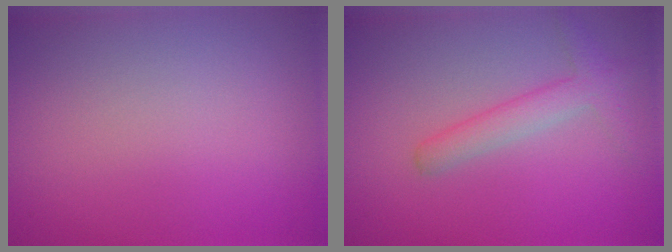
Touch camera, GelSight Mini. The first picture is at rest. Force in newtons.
{"total": 2.7, "press": 2.7, "slide": 0.1}